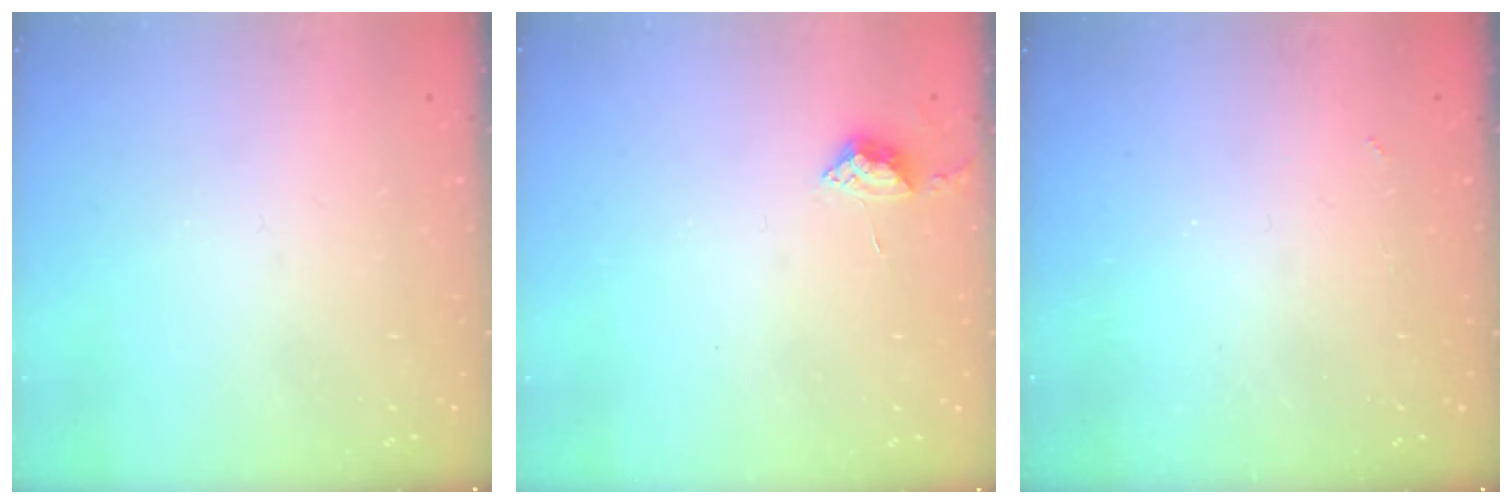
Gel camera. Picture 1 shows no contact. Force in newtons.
{"total": 3.9, "press": 3.9, "slide": 0.5}
{"total": 1.9, "press": 1.8, "slide": 0.4}